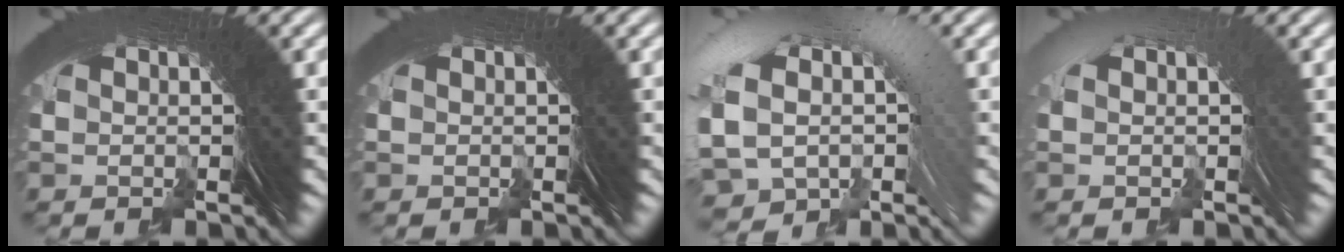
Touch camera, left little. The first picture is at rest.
{"total": 0.0}
{"total": 23.2, "force": [-1.9, -8.2, -21.7], "torque": [0.300, 0.028, -0.052]}
{"total": 11.5, "force": [1.4, -6.2, -9.6], "torque": [0.174, 0.033, 0.015]}